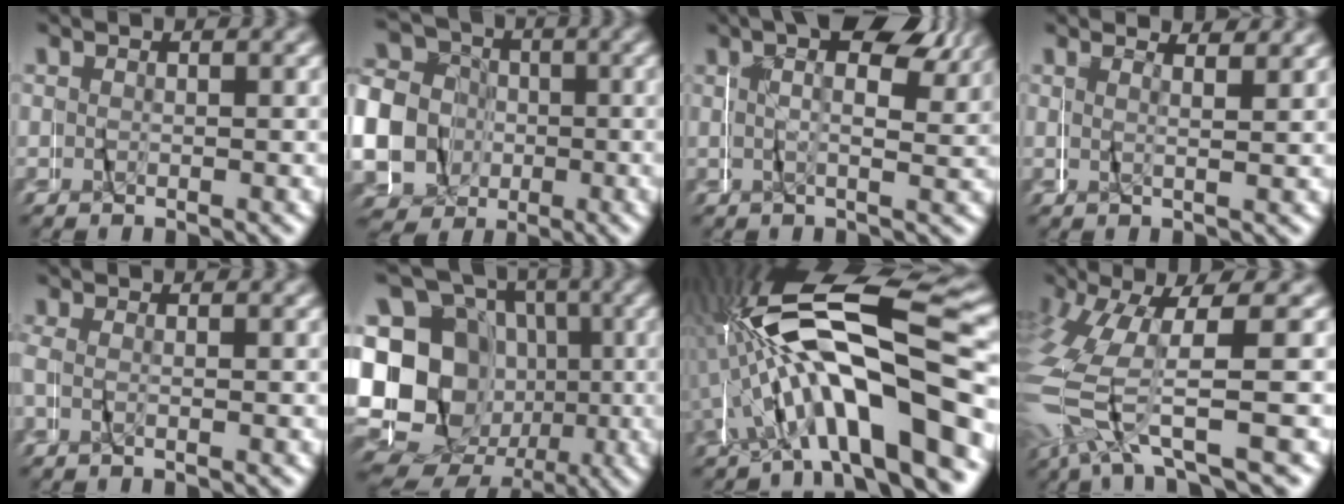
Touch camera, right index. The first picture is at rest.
{"total": 16.0, "force": [-1.4, 15.0, 5.5], "torque": [-0.145, -0.041, -0.031]}
{"total": 5.8, "force": [3.1, 1.7, 4.5], "torque": [-0.057, 0.022, 0.035]}
{"total": 1.6, "force": [1.0, -1.1, 0.6], "torque": [-0.021, 0.003, 0.017]}
{"total": 1.1, "force": [-1.0, 0.0, 0.5], "torque": [-0.019, 0.002, -0.019]}
{"total": 17.5, "force": [-1.7, 15.2, 8.7], "torque": [-0.179, -0.045, -0.028]}
{"total": 12.4, "force": [-0.1, 4.9, 11.4], "torque": [-0.219, 0.007, 0.003]}
{"total": 7.2, "force": [-1.5, 3.5, 6.0], "torque": [-0.160, -0.012, -0.019]}